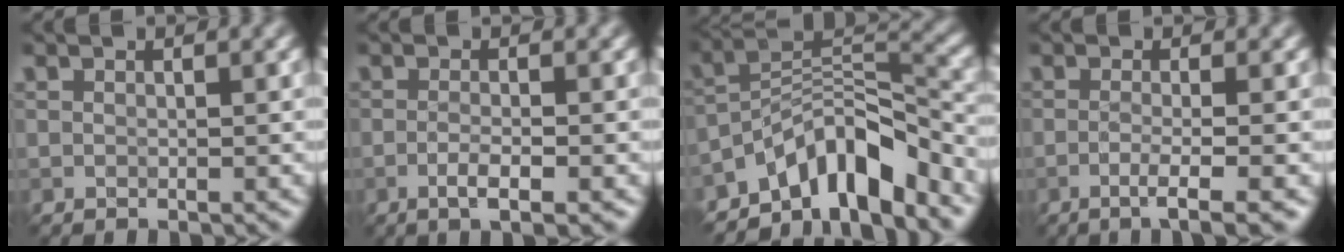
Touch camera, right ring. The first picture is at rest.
{"total": 2.4, "force": [-1.0, 0.5, 2.1], "torque": [-0.036, 0.003, -0.022]}
{"total": 8.3, "force": [-6.1, 2.6, 5.0], "torque": [-0.063, 0.006, -0.119]}
{"total": 3.3, "force": [-1.4, 0.5, 2.9], "torque": [-0.045, 0.001, -0.036]}